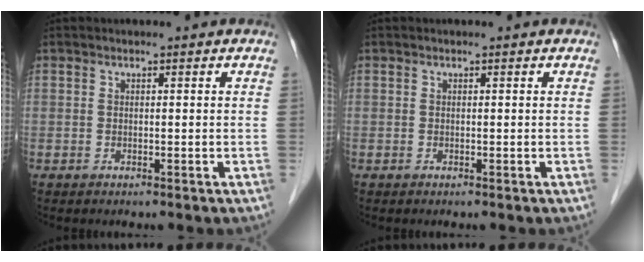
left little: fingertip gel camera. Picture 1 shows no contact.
{"total": 0.0}